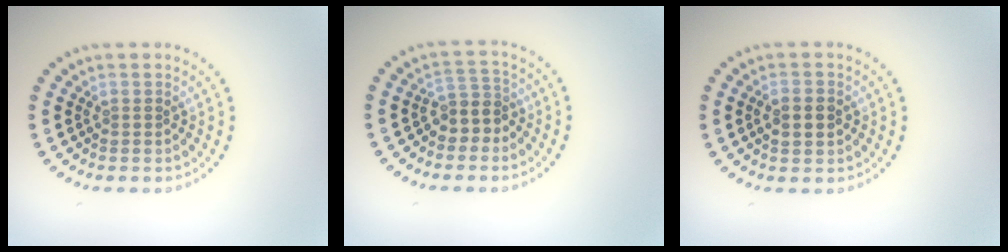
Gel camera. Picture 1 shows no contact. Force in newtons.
{"total": 2.6, "press": 2.1, "slide": 1.6}
{"total": 2.2, "press": 2.2, "slide": 0.2}